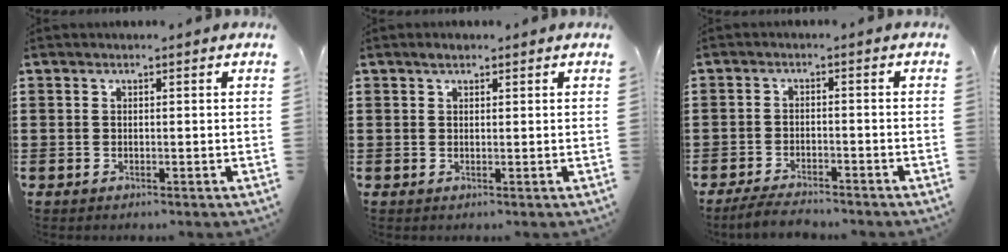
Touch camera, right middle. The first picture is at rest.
{"total": 0.9, "force": [0.8, 0.4, 0.3], "torque": [-0.008, 0.003, 0.013]}
{"total": 3.5, "force": [-3.3, 0.5, 1.0], "torque": [-0.024, -0.001, -0.069]}